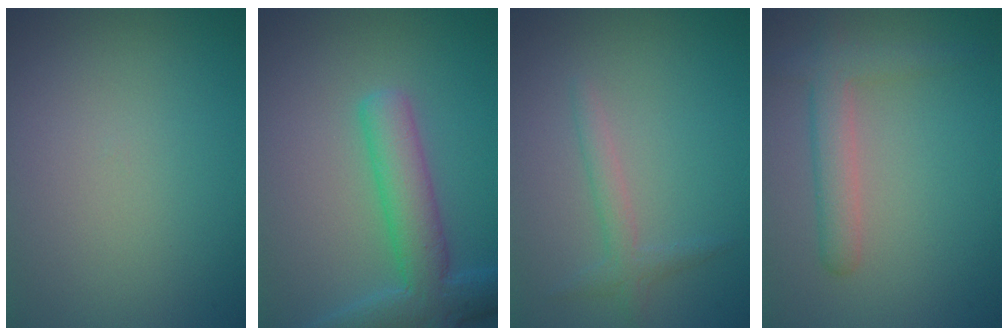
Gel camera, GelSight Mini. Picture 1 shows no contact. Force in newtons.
{"total": 6.2, "press": 6.2, "slide": 0.3}
{"total": 1.7, "press": 1.7, "slide": 0.1}
{"total": 3.0, "press": 3.0, "slide": 0.2}